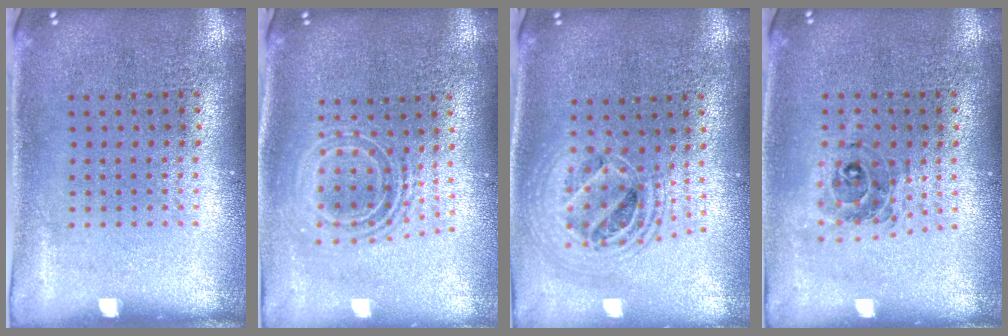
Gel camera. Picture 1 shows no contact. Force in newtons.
{"total": 1.8, "press": 1.4, "slide": 1.1}
{"total": 2.1, "press": 1.7, "slide": 1.2}
{"total": 0.8, "press": 0.8, "slide": 0.0}